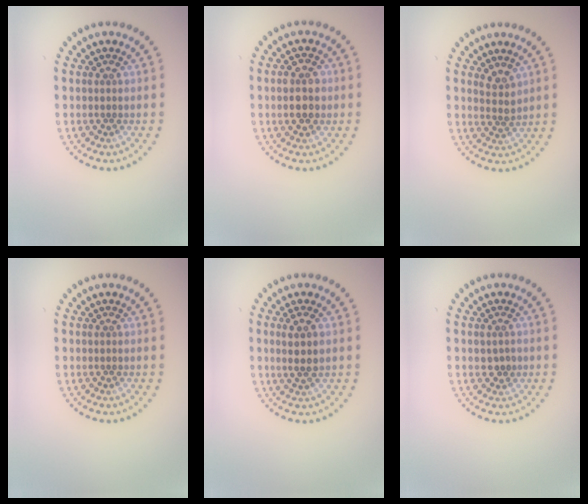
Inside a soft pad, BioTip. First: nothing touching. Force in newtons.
{"total": 2.8, "press": 2.8, "slide": 0.1}
{"total": 1.8, "press": 1.4, "slide": 1.2}
{"total": 0.0}
{"total": 2.3, "press": 2.1, "slide": 0.8}
{"total": 1.3, "press": 1.3, "slide": 0.1}